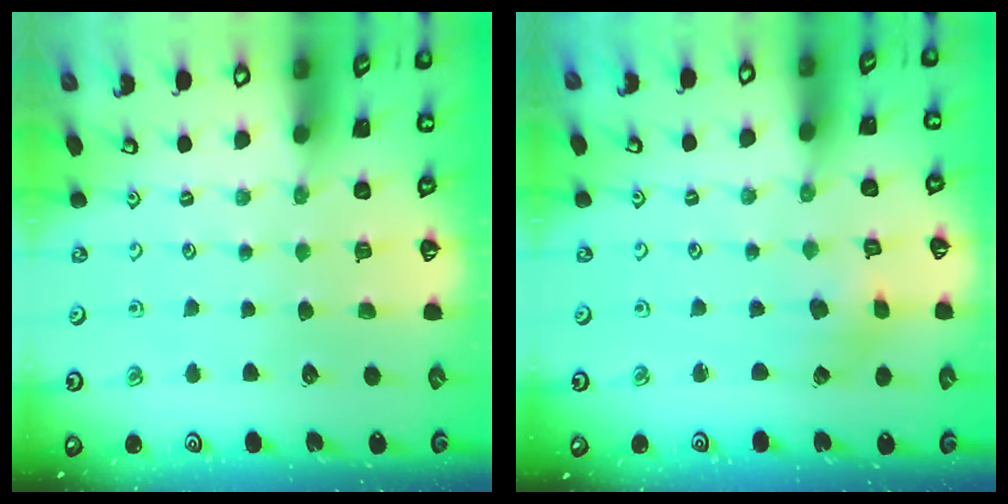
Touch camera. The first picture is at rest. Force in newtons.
{"total": 2.7, "press": 2.7, "slide": 0.4}